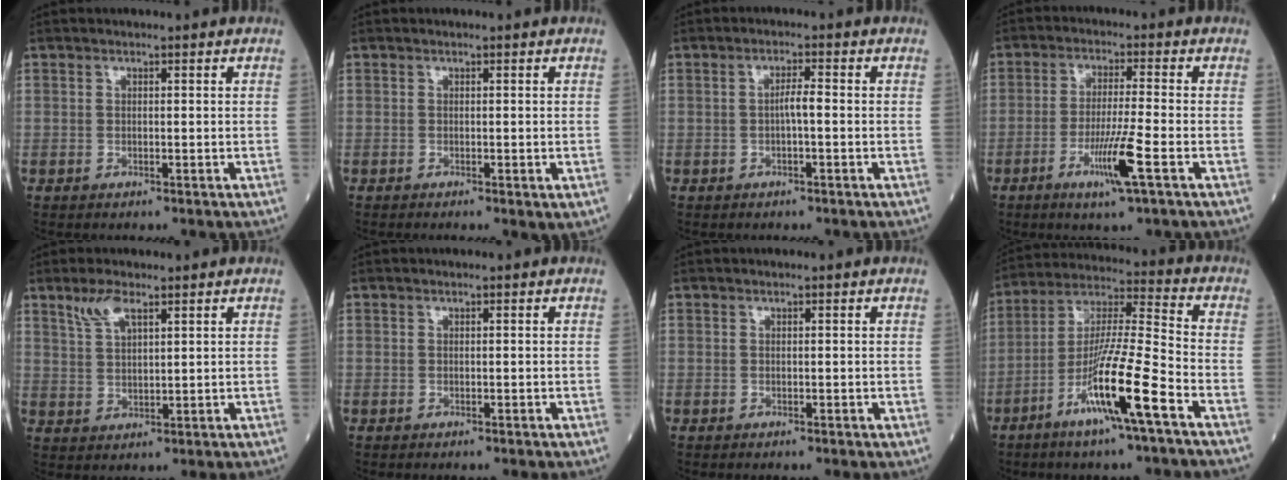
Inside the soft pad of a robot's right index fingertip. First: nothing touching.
{"total": 1.8, "force": [-0.7, 0.4, 1.6], "torque": [-0.023, -0.006, -0.004]}
{"total": 2.1, "force": [-0.3, 0.1, 2.1], "torque": [-0.036, 0.004, -0.004]}
{"total": 7.3, "force": [-3.1, -0.7, 6.6], "torque": [-0.127, -0.015, -0.057]}
{"total": 4.3, "force": [3.0, 1.1, 2.9], "torque": [-0.067, 0.005, 0.065]}
{"total": 0.0}
{"total": 0.0}
{"total": 13.7, "force": [-6.6, -0.5, 12.0], "torque": [-0.235, -0.010, -0.122]}